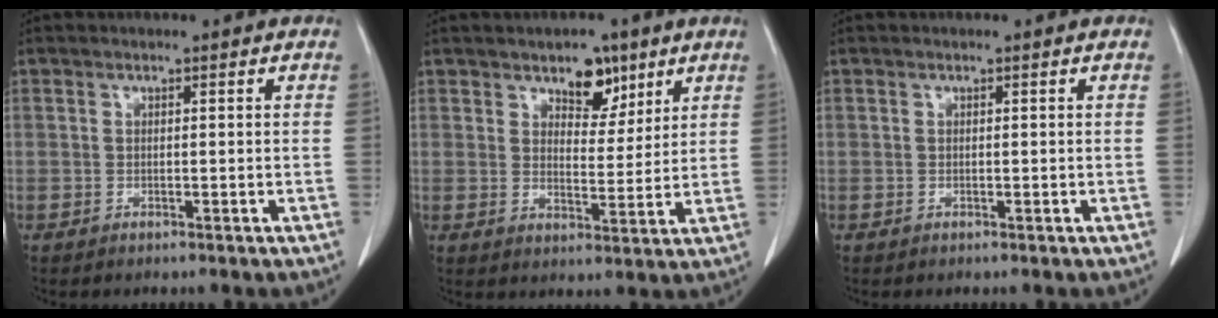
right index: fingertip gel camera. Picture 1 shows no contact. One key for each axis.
{"total": 5.5, "fx": 4.0, "fy": 2.6, "fz": 2.8, "tx": -0.036, "ty": -0.006, "tz": 0.066}
{"total": 0.0}